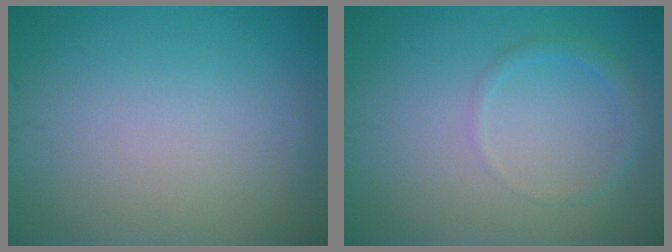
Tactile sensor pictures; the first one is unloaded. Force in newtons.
{"total": 1.3, "press": 1.3, "slide": 0.0}